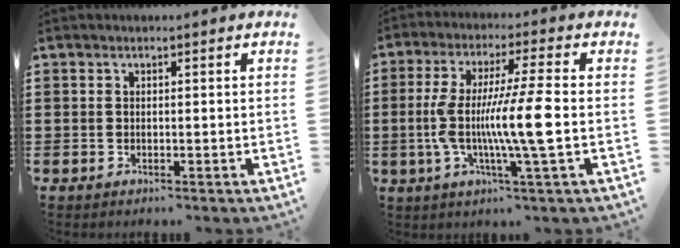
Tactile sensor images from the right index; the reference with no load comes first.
{"total": 11.4, "force": [-1.7, 0.4, 11.3], "torque": [-0.231, -0.017, -0.044]}